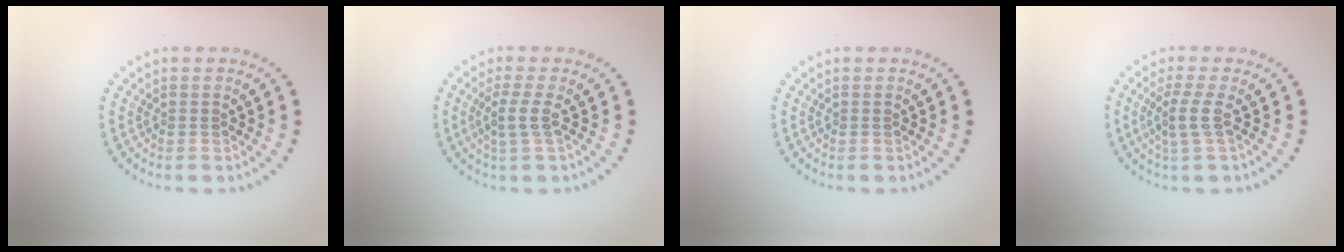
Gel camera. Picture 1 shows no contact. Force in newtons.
{"total": 1.9, "press": 1.4, "slide": 1.3}
{"total": 0.0}
{"total": 2.1, "press": 1.6, "slide": 1.3}